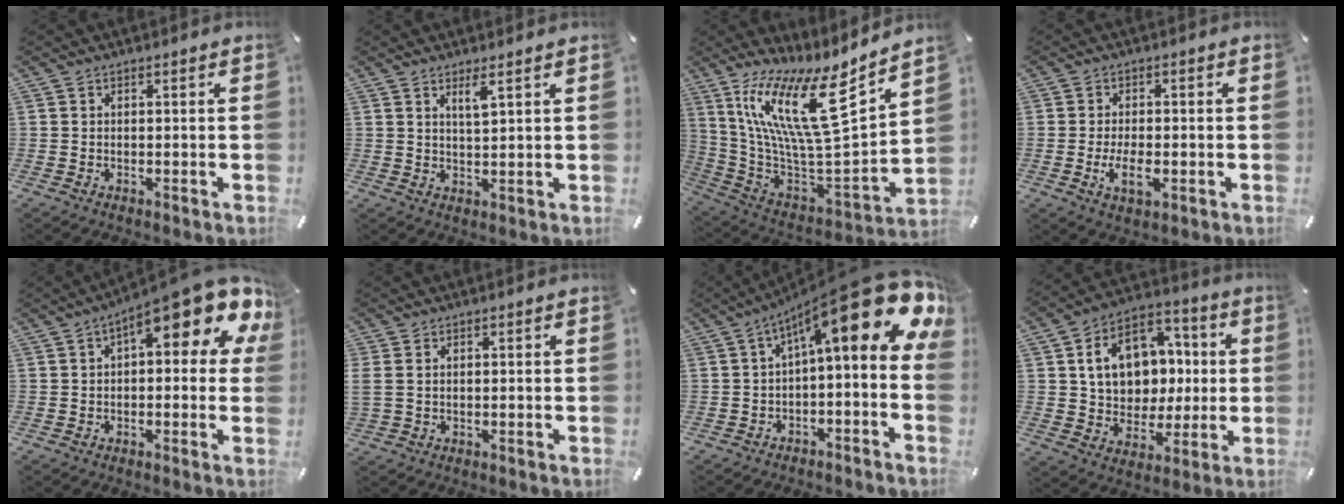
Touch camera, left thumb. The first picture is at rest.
{"total": 3.2, "force": [2.1, 0.5, 2.4], "torque": [-0.044, -0.003, 0.034]}
{"total": 20.4, "force": [11.8, 5.1, 15.8], "torque": [-0.300, -0.101, 0.191]}
{"total": 5.9, "force": [-1.8, 3.0, 4.8], "torque": [-0.104, 0.002, -0.035]}
{"total": 14.7, "force": [7.5, 5.0, 11.6], "torque": [-0.165, -0.054, 0.123]}
{"total": 1.5, "force": [0.3, 1.1, 1.0], "torque": [-0.028, 0.000, 0.004]}
{"total": 20.2, "force": [9.0, 5.1, 17.3], "torque": [-0.251, -0.073, 0.151]}
{"total": 14.3, "force": [1.8, 12.2, 7.3], "torque": [-0.116, 0.003, 0.043]}